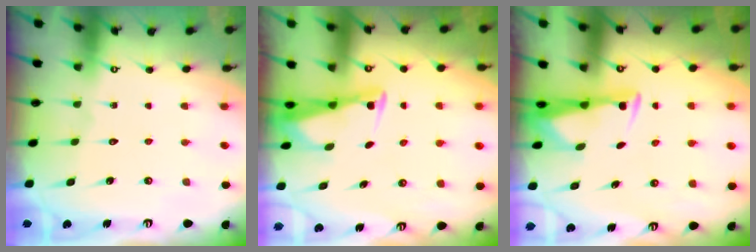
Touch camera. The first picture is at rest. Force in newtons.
{"total": 2.9, "press": 2.9, "slide": 0.3}
{"total": 3.1, "press": 2.9, "slide": 0.9}